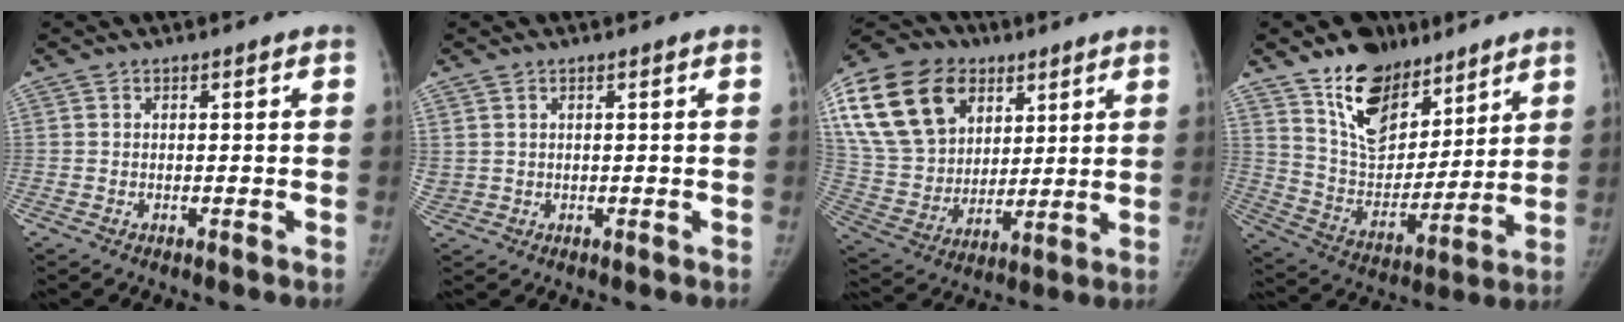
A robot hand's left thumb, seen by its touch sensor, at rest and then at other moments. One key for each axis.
{"total": 2.0, "fx": 0.7, "fy": 1.8, "fz": 0.7, "tx": -0.019, "ty": 0.001, "tz": 0.020}
{"total": 26.3, "fx": 11.1, "fy": 18.9, "fz": 14.6, "tx": -0.295, "ty": 0.013, "tz": 0.208}
{"total": 17.9, "fx": 11.9, "fy": 10.5, "fz": 8.3, "tx": -0.081, "ty": -0.068, "tz": 0.216}